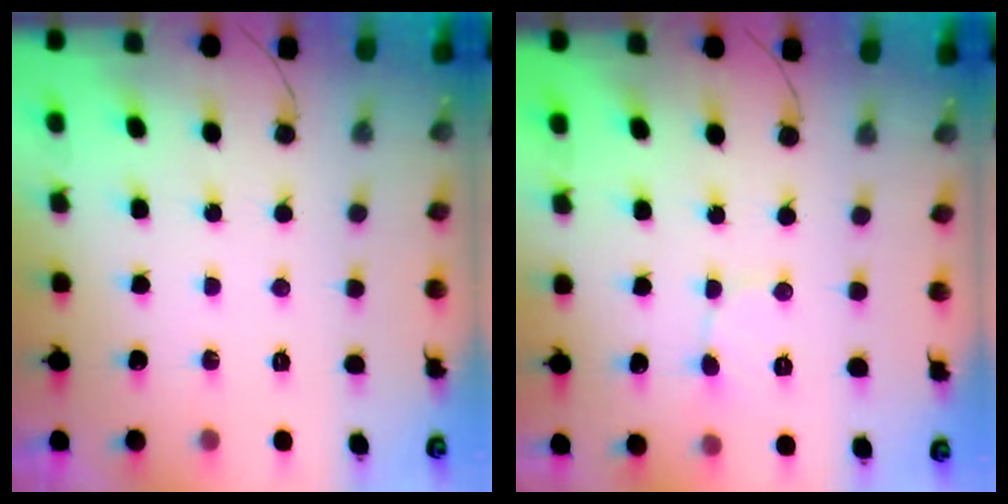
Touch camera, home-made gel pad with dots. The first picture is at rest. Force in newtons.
{"total": 1.6, "press": 1.6, "slide": 0.1}